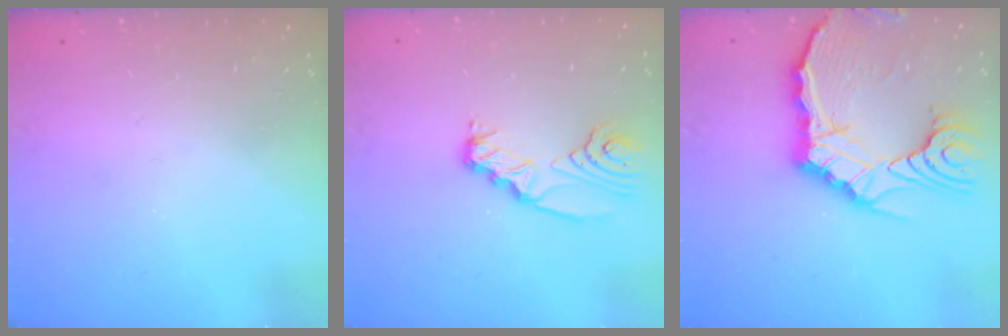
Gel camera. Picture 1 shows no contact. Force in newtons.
{"total": 10.3, "press": 10.2, "slide": 1.2}
{"total": 17.7, "press": 17.5, "slide": 2.2}